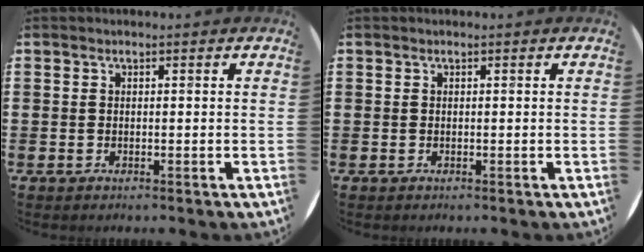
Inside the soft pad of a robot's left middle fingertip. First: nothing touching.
{"total": 0.0}